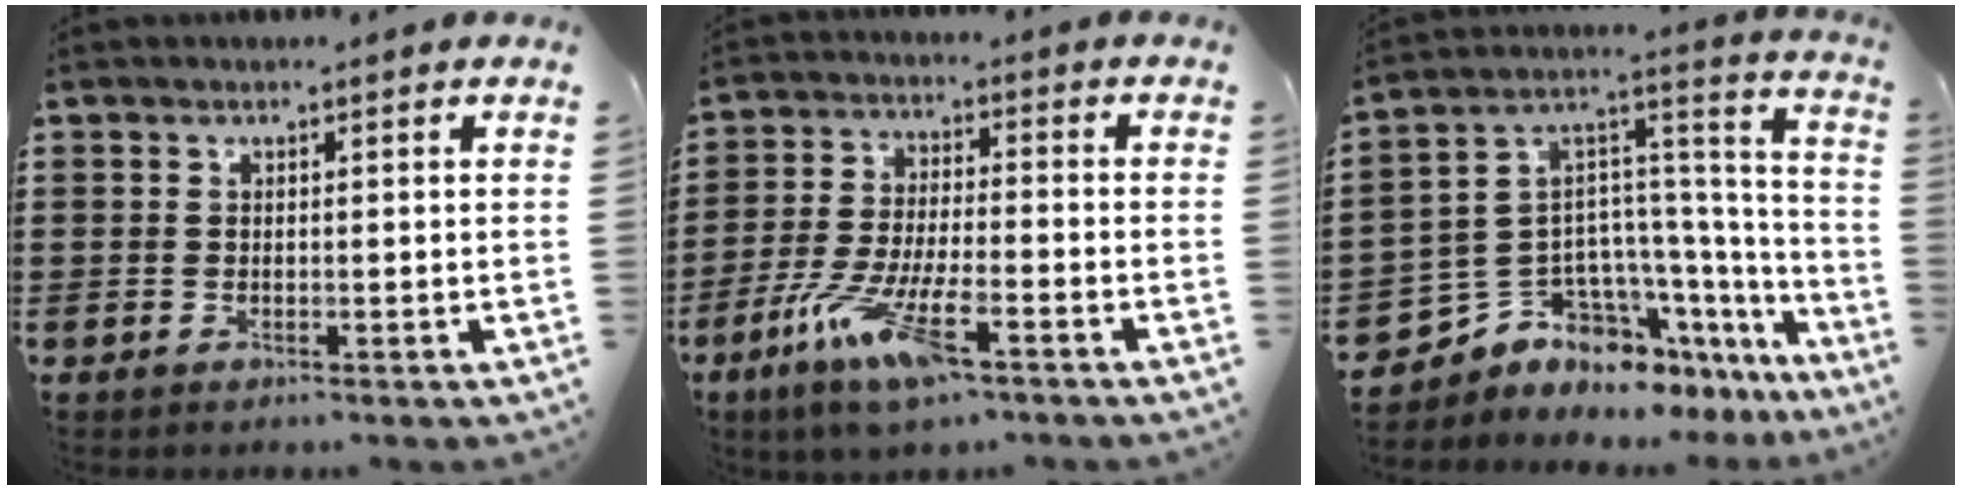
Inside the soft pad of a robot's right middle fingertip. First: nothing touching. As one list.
[{"total": 10.9, "force": [-6.4, 2.2, 8.5], "torque": [-0.184, -0.011, -0.122]}, {"total": 6.6, "force": [-5.1, 4.1, 1.1], "torque": [-0.051, -0.017, -0.102]}]